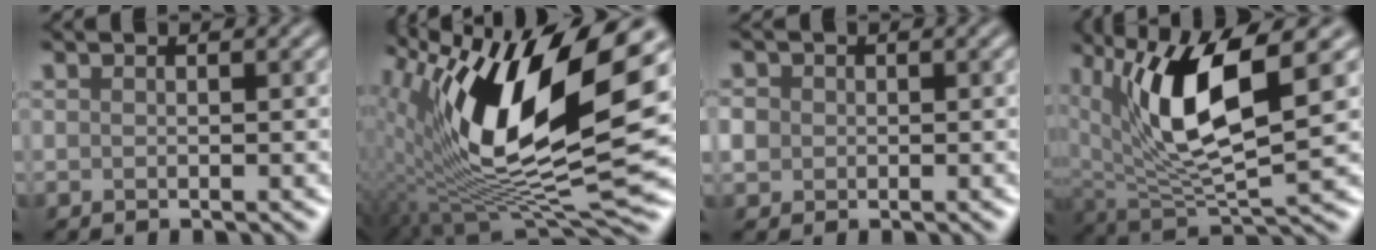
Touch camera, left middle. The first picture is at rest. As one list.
[{"total": 16.0, "force": [3.8, 5.5, 14.6], "torque": [-0.264, -0.007, 0.064]}, {"total": 1.9, "force": [-0.1, 1.9, 0.5], "torque": [-0.013, 0.002, -0.003]}, {"total": 9.9, "force": [3.5, 3.4, 8.7], "torque": [-0.172, -0.008, 0.065]}]